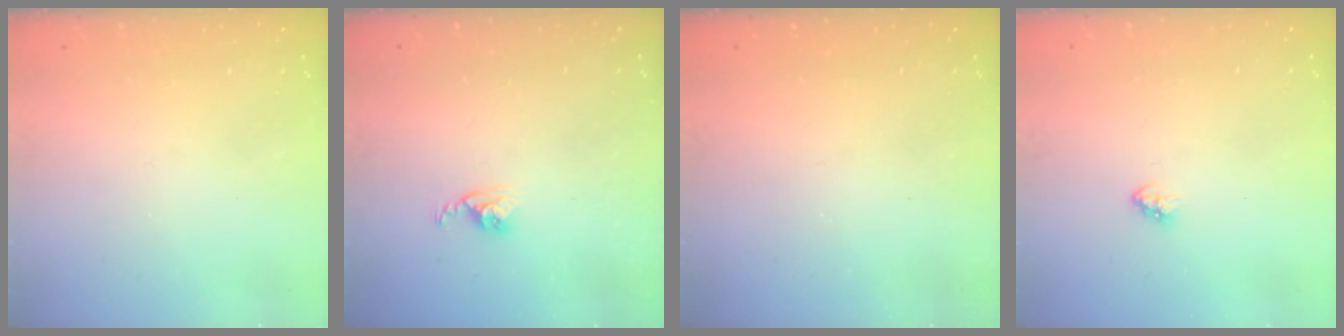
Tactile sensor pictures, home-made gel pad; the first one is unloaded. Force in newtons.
{"total": 3.9, "press": 3.9, "slide": 0.2}
{"total": 0.0}
{"total": 2.9, "press": 2.9, "slide": 0.2}